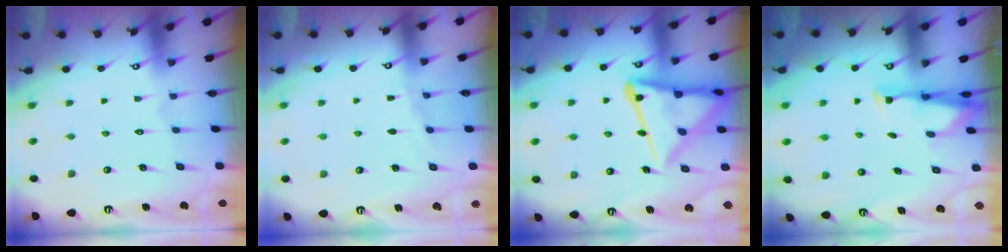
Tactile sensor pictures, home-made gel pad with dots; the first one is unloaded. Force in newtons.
{"total": 2.9, "press": 2.9, "slide": 0.3}
{"total": 19.6, "press": 19.5, "slide": 1.9}
{"total": 3.0, "press": 2.9, "slide": 0.8}